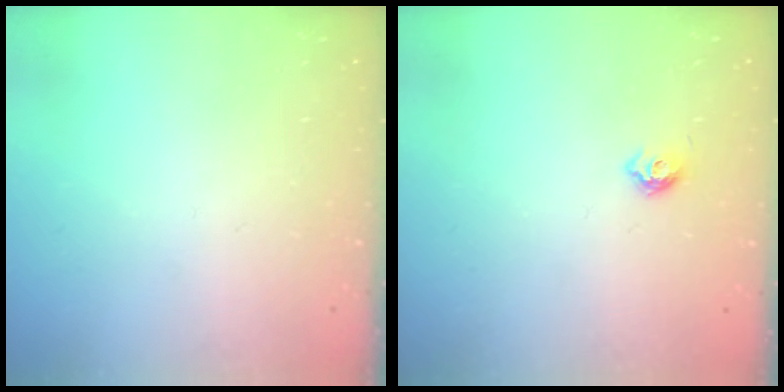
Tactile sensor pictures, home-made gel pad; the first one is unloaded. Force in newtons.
{"total": 5.6, "press": 5.5, "slide": 1.0}